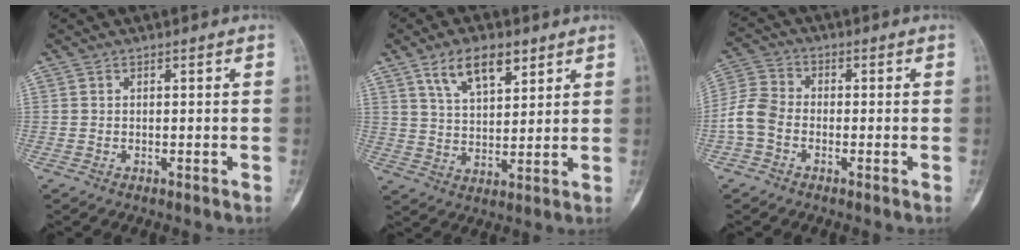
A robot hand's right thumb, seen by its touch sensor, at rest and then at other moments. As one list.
[{"total": 9.9, "force": [5.8, 4.7, 6.5], "torque": [-0.099, -0.024, 0.109]}, {"total": 6.4, "force": [-2.0, 4.7, 3.9], "torque": [-0.078, 0.017, -0.054]}]